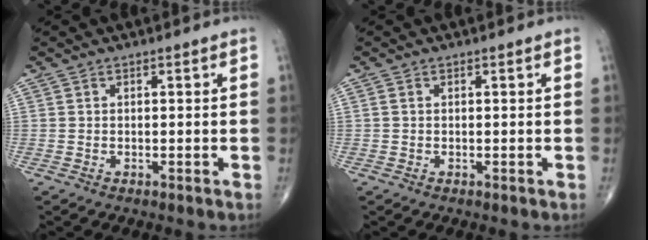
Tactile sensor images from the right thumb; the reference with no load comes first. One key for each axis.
{"total": 0.5, "fx": 0.1, "fy": 0.4, "fz": 0.4, "tx": -0.011, "ty": 0.002, "tz": 0.002}